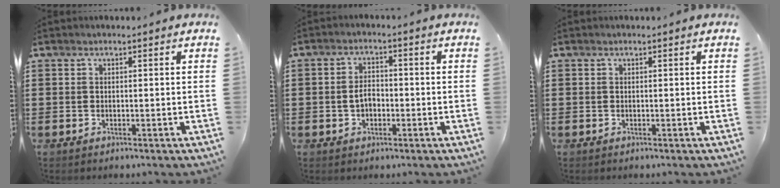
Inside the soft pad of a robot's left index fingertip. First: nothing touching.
{"total": 3.1, "force": [-0.5, 1.9, 2.3], "torque": [-0.046, 0.005, -0.012]}
{"total": 0.0}